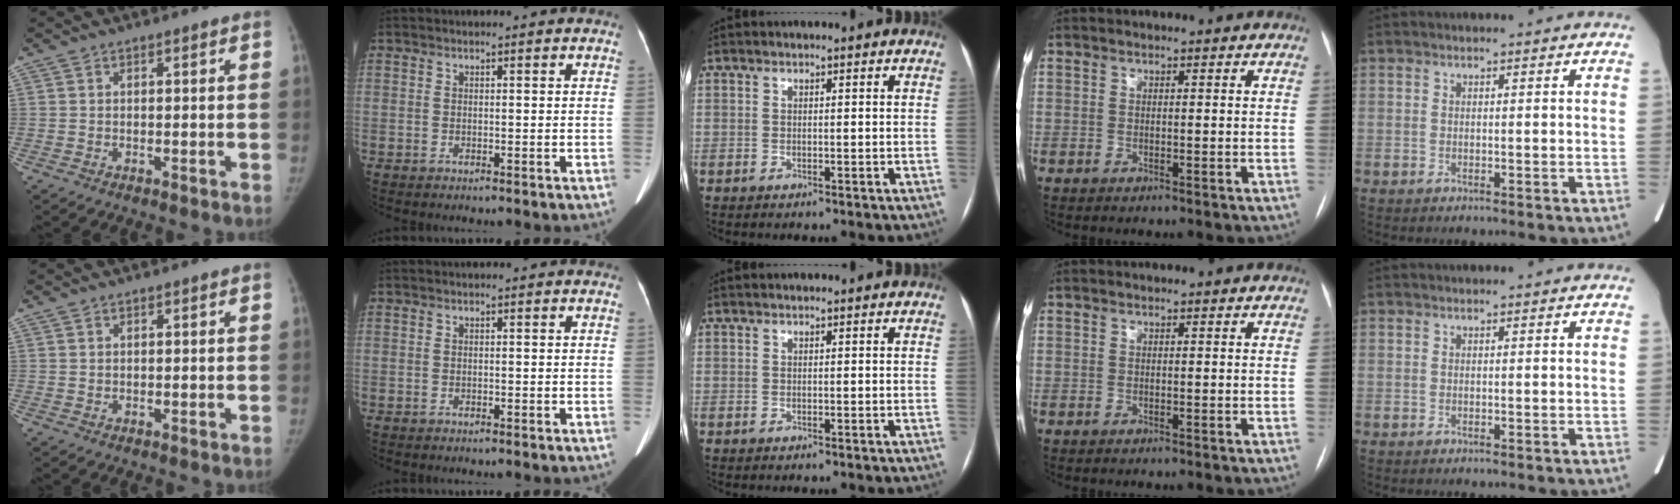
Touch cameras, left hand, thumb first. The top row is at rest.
{"thumb": {"total": 0.6, "force": [0.5, 0.3, 0.1], "torque": [0.001, -0.003, 0.007]}, "middle": {"total": 0.5, "force": [0.5, 0.0, 0.2], "torque": [-0.007, 0.015, 0.012]}}